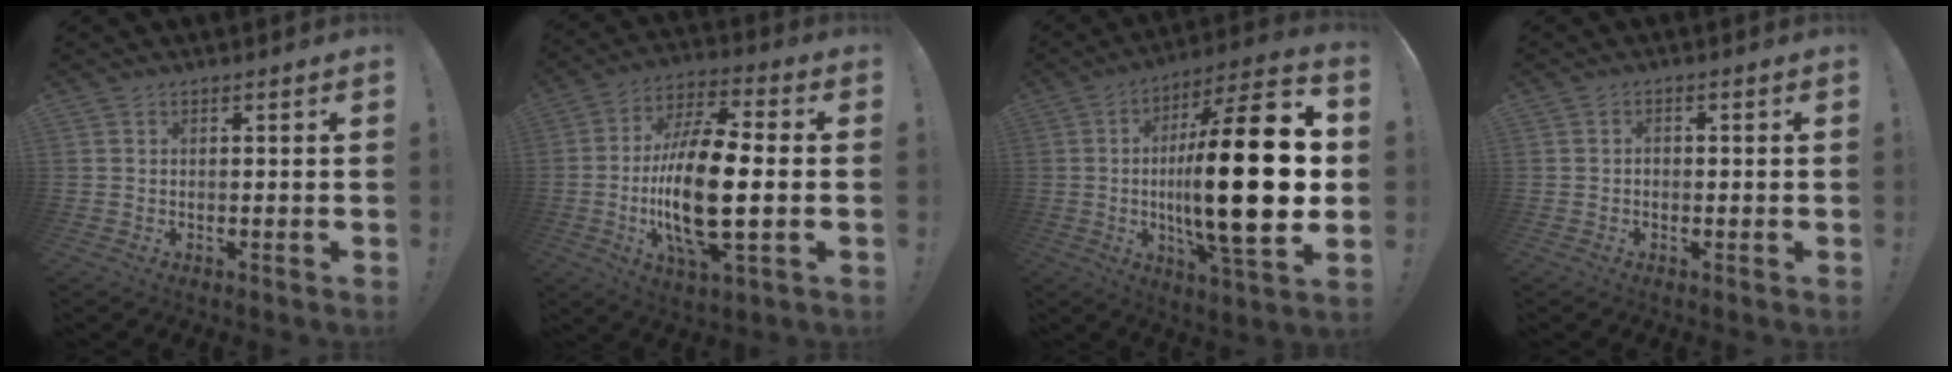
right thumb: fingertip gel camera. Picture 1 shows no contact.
{"total": 20.1, "force": [-2.6, 7.1, 18.6], "torque": [-0.364, -0.004, -0.046]}
{"total": 29.0, "force": [-0.8, 7.1, 28.1], "torque": [-0.477, -0.010, -0.024]}
{"total": 1.0, "force": [-0.6, 0.7, 0.4], "torque": [0.003, 0.001, -0.012]}